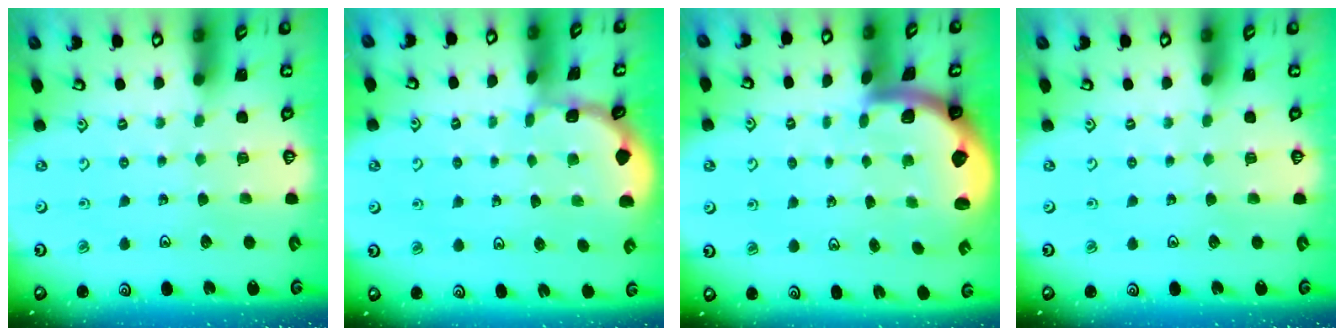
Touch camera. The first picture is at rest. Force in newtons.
{"total": 1.1, "press": 1.1, "slide": 0.1}
{"total": 1.9, "press": 1.8, "slide": 0.5}
{"total": 0.0}